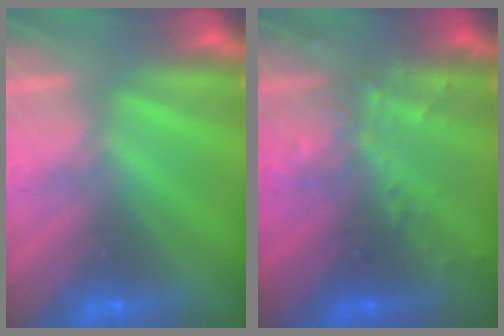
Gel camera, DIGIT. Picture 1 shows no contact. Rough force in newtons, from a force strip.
{"total": 2.8}